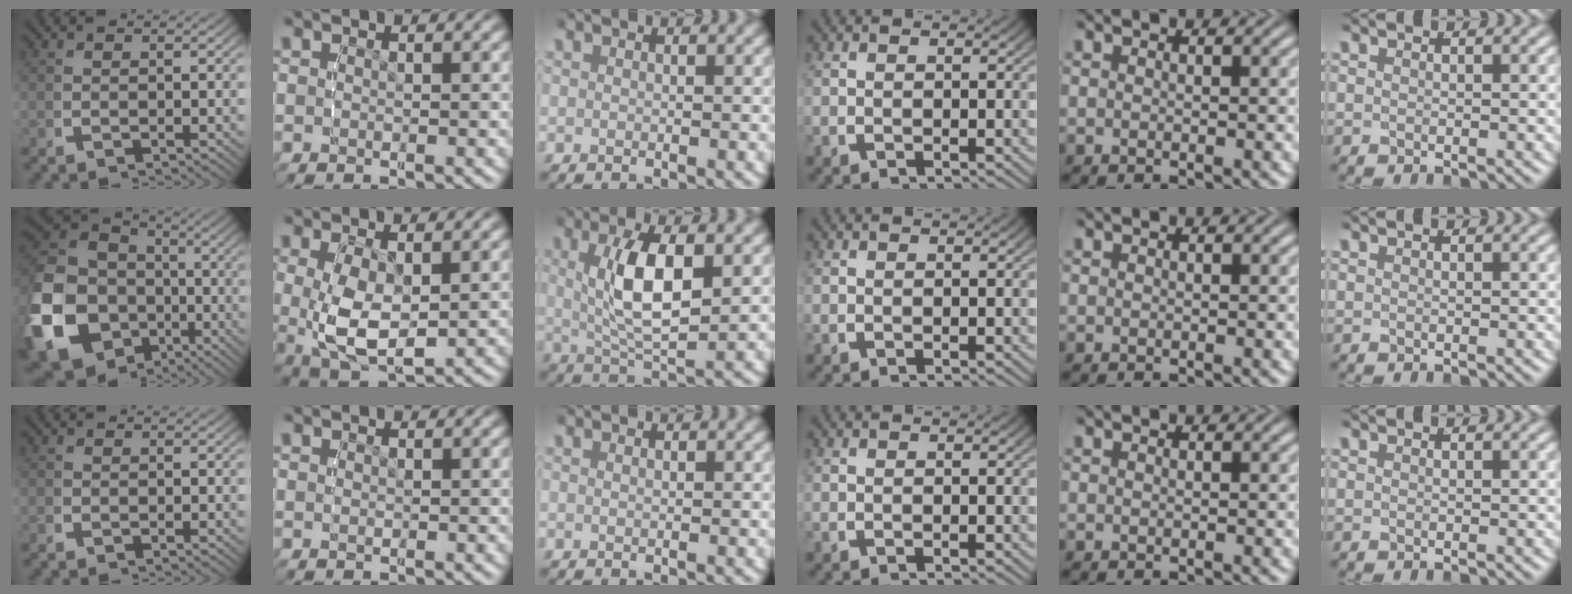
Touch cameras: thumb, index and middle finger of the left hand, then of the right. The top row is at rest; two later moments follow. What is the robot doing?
{"motion": "lift_and_place", "object": "bottle cap"}